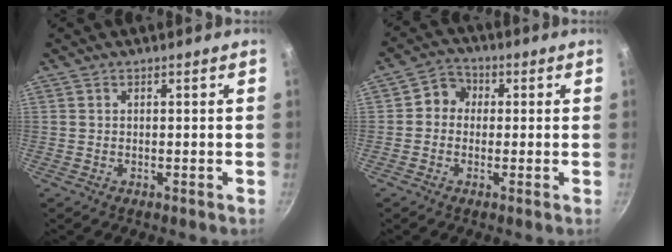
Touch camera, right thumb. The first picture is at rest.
{"total": 4.8, "force": [0.2, 4.4, 2.0], "torque": [-0.002, 0.009, -0.012]}